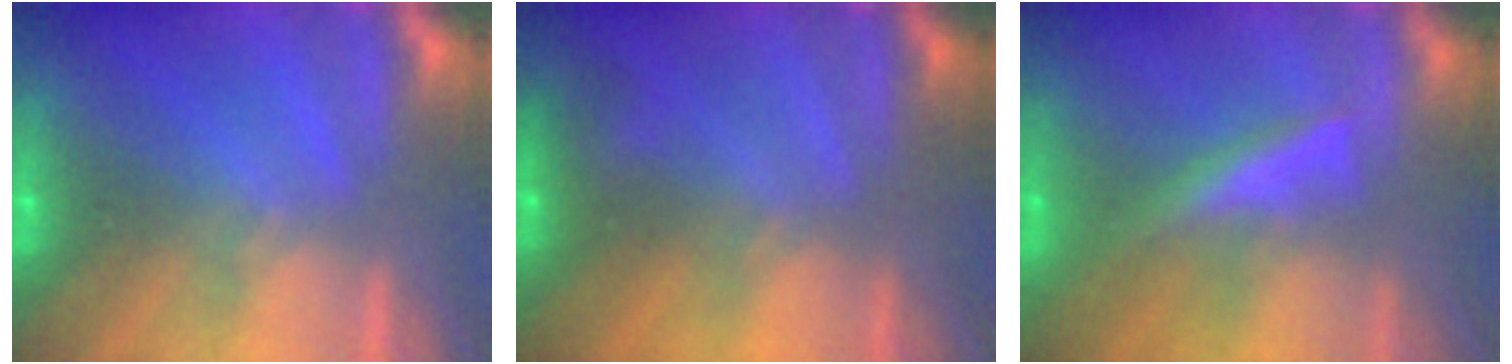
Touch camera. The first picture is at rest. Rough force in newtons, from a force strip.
{"total": 2.3}
{"total": 2.4}